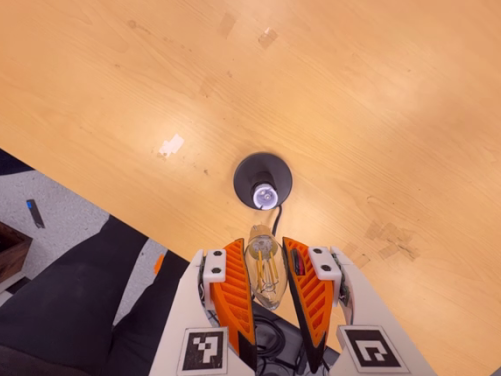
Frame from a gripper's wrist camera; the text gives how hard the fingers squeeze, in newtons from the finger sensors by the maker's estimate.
{"total": 12.9, "left": 12.9, "right": 12.9}